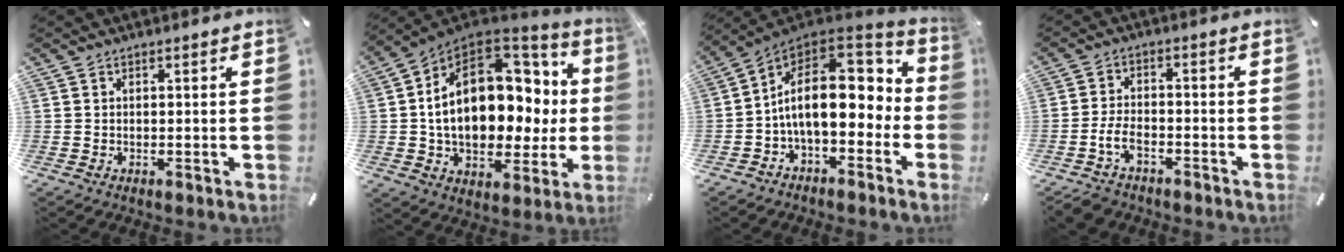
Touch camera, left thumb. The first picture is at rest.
{"total": 23.1, "force": [2.4, 15.3, 17.2], "torque": [-0.289, -0.013, 0.049]}
{"total": 18.9, "force": [0.8, 10.9, 15.5], "torque": [-0.265, -0.004, 0.018]}
{"total": 6.1, "force": [-3.3, 3.6, 3.6], "torque": [-0.077, 0.018, -0.065]}